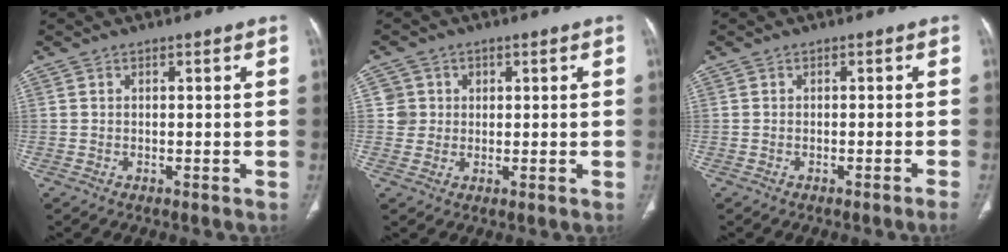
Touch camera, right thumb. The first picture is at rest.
{"total": 3.8, "force": [0.8, 3.7, 0.0], "torque": [0.031, 0.002, 0.012]}
{"total": 1.9, "force": [-1.3, -0.6, 1.1], "torque": [-0.024, 0.009, -0.016]}